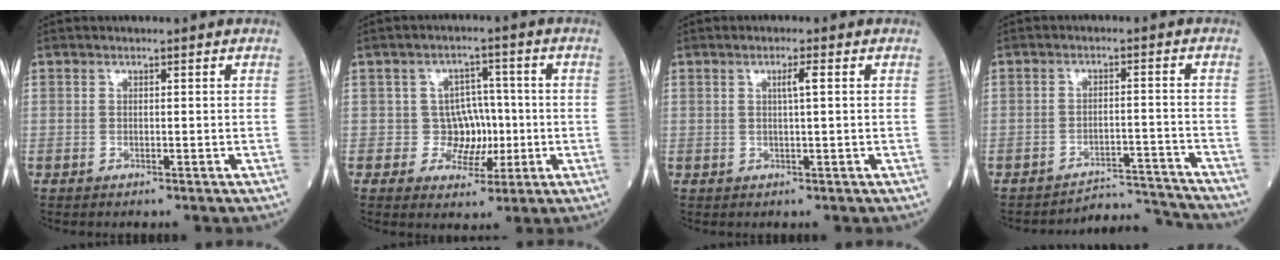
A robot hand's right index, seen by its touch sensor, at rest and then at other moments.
{"total": 5.4, "force": [-0.6, 4.9, 2.2], "torque": [-0.015, 0.014, -0.006]}
{"total": 2.1, "force": [0.5, -0.2, 2.0], "torque": [-0.038, 0.001, 0.007]}
{"total": 7.3, "force": [-7.0, -1.3, -1.9], "torque": [0.033, 0.015, -0.105]}